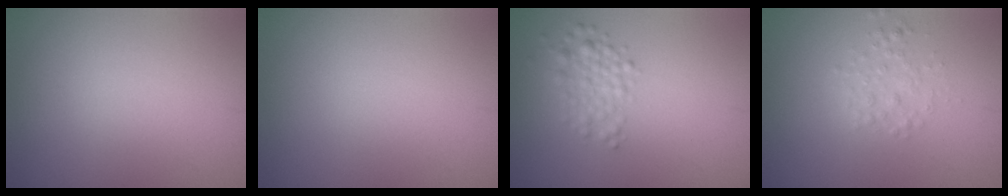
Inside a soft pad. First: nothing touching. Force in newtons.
{"total": 0.0}
{"total": 2.3, "press": 2.3, "slide": 0.1}
{"total": 1.5, "press": 1.5, "slide": 0.0}